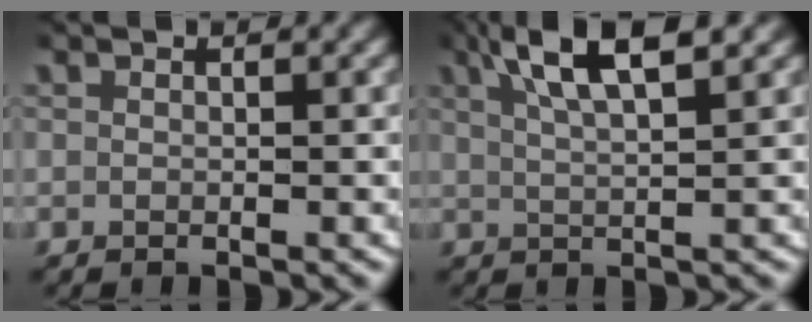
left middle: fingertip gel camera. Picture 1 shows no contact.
{"total": 6.0, "force": [3.6, 1.2, 4.6], "torque": [-0.081, 0.007, 0.058]}